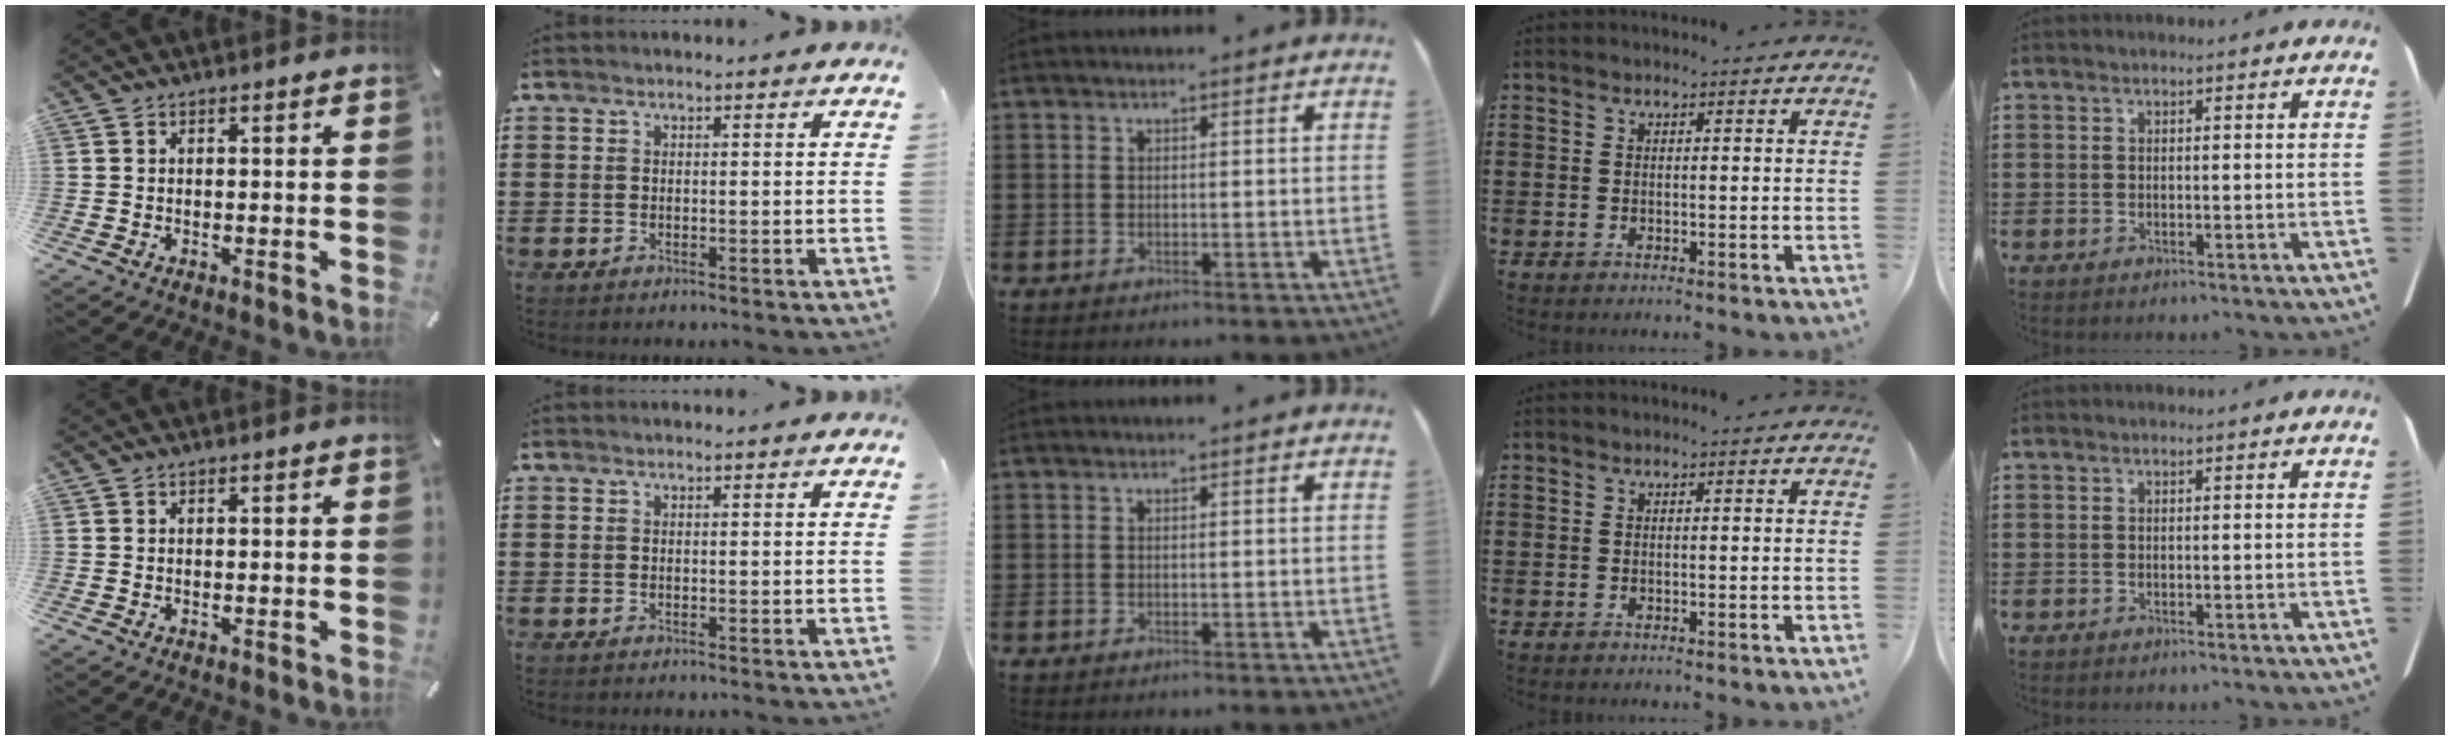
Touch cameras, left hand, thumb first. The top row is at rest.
{}